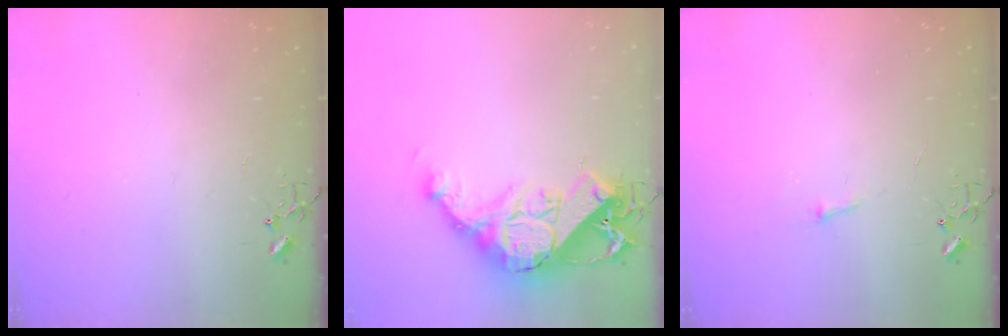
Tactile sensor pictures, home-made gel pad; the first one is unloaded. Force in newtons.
{"total": 18.1, "press": 18.0, "slide": 1.6}
{"total": 3.1, "press": 3.1, "slide": 0.4}